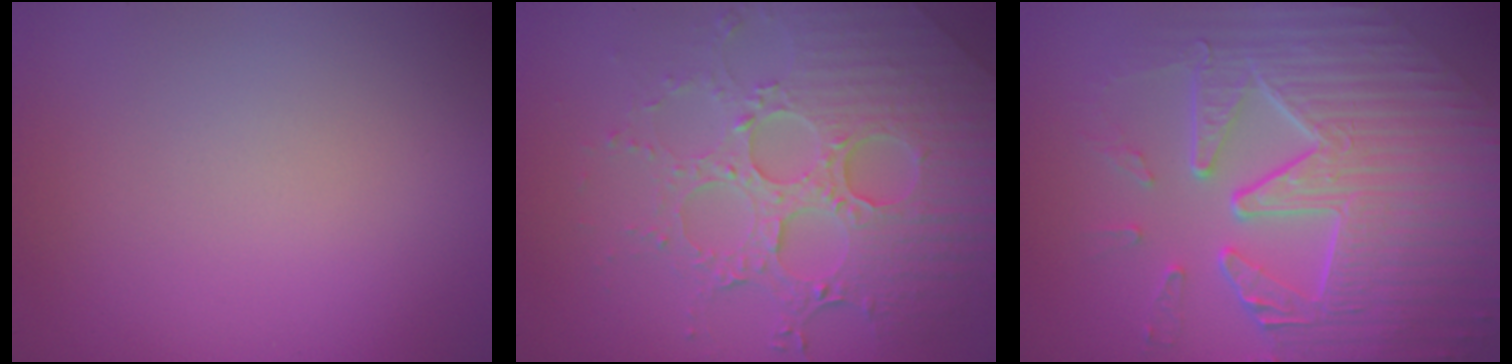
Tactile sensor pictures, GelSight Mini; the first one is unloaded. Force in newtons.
{"total": 7.6, "press": 5.6, "slide": 5.1}
{"total": 10.0, "press": 6.8, "slide": 7.3}